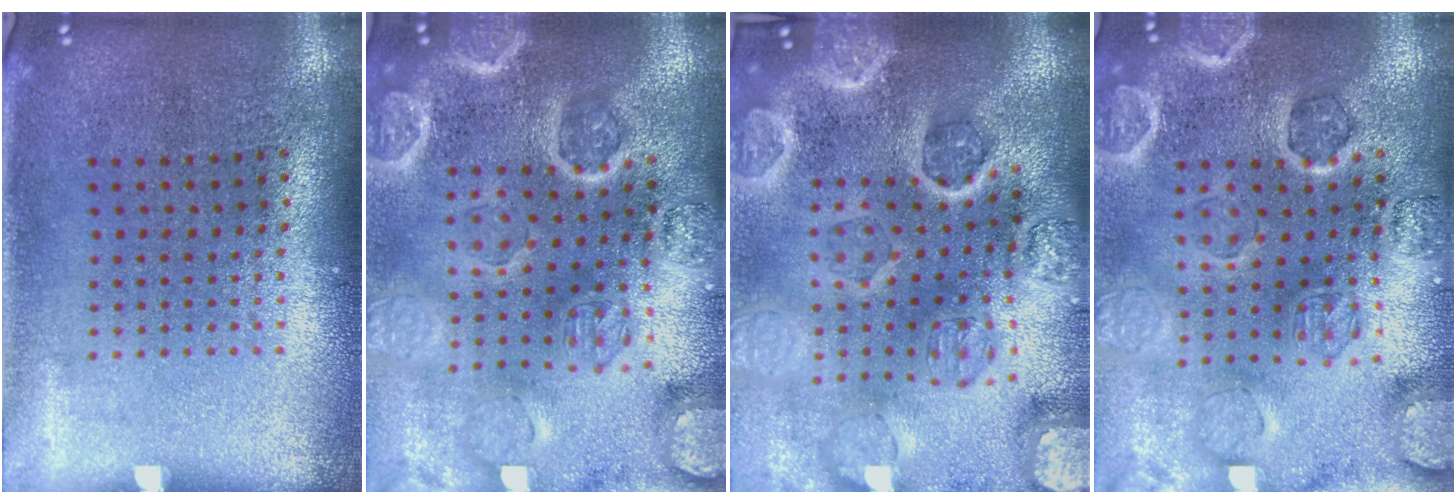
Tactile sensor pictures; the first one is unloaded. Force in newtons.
{"total": 4.2, "press": 3.9, "slide": 1.6}
{"total": 5.4, "press": 4.6, "slide": 2.8}
{"total": 2.6, "press": 2.6, "slide": 0.4}